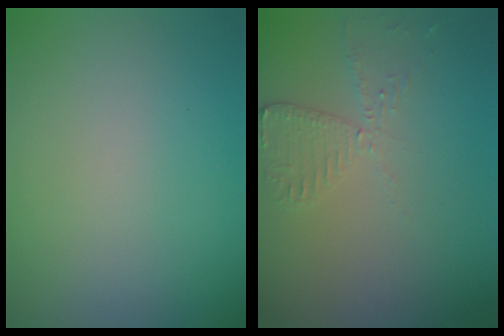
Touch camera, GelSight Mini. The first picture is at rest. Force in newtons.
{"total": 2.4, "press": 2.4, "slide": 0.2}